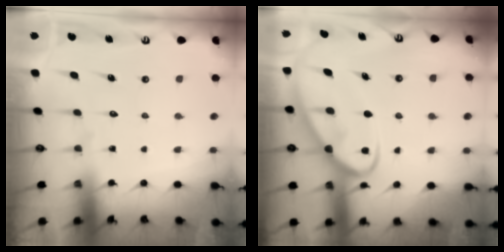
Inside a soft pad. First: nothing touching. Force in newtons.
{"total": 11.1, "press": 11.0, "slide": 1.1}